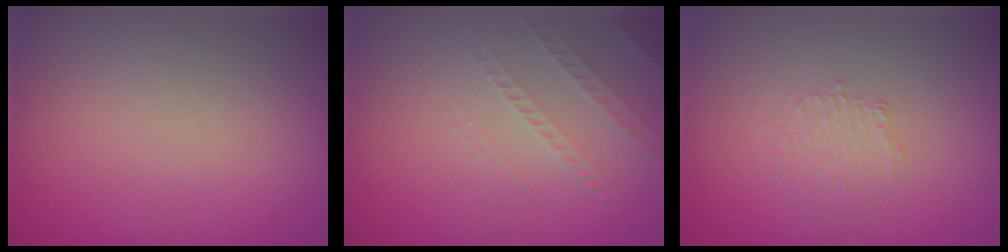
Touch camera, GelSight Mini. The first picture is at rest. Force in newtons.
{"total": 1.3, "press": 0.9, "slide": 0.9}
{"total": 1.3, "press": 0.7, "slide": 1.1}